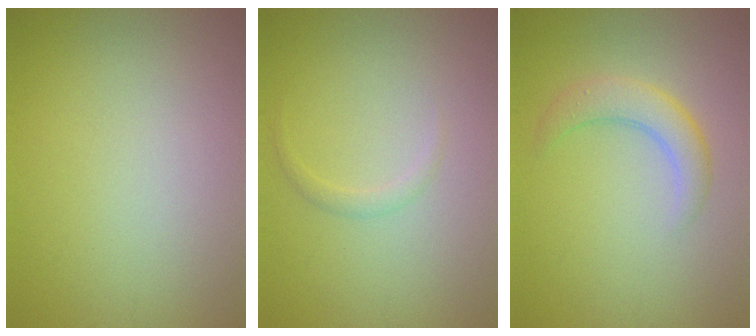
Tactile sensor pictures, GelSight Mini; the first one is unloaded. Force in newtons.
{"total": 1.0, "press": 1.0, "slide": 0.1}
{"total": 3.0, "press": 3.0, "slide": 0.2}